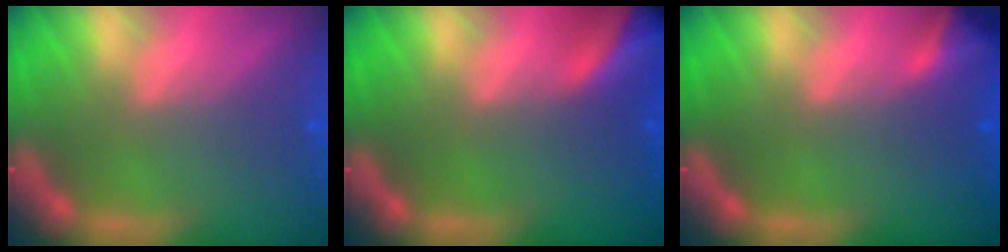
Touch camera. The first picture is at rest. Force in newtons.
{"total": 8.4}
{"total": 2.9}